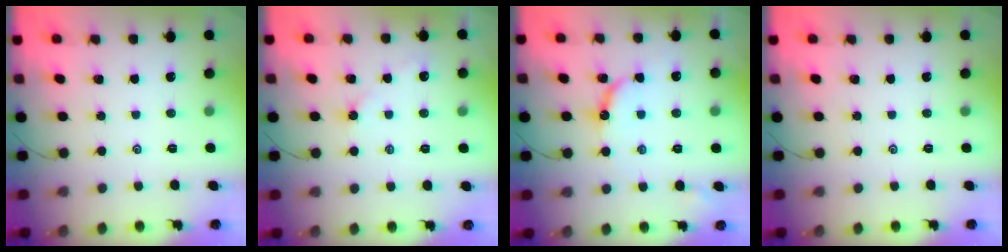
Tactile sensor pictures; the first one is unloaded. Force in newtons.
{"total": 2.2, "press": 2.1, "slide": 0.4}
{"total": 8.9, "press": 8.9, "slide": 0.8}
{"total": 0.0}